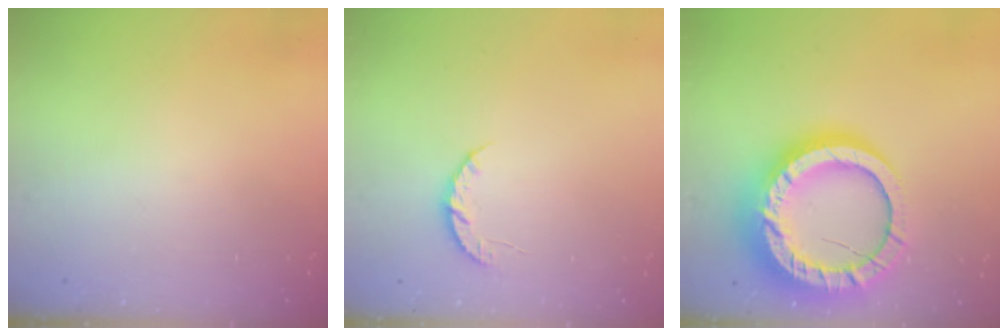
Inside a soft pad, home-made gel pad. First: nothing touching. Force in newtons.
{"total": 5.0, "press": 4.9, "slide": 0.6}
{"total": 25.5, "press": 25.4, "slide": 2.4}